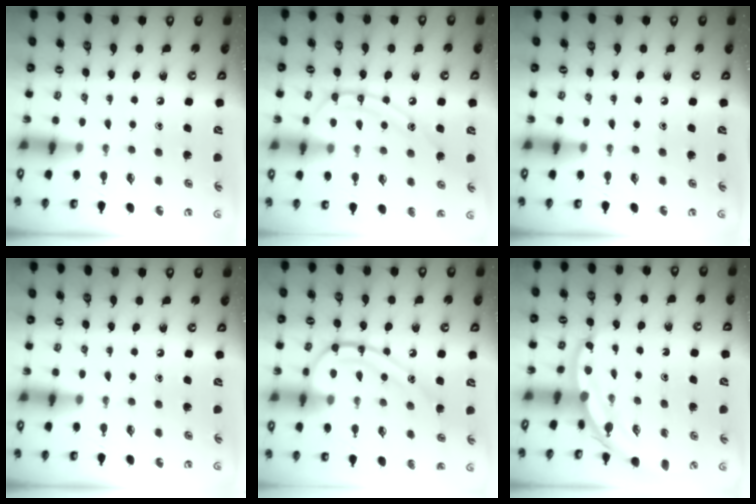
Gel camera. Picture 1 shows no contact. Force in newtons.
{"total": 12.3, "press": 12.2, "slide": 1.0}
{"total": 0.0}
{"total": 0.0}
{"total": 13.2, "press": 13.1, "slide": 1.1}
{"total": 5.6, "press": 5.5, "slide": 0.4}